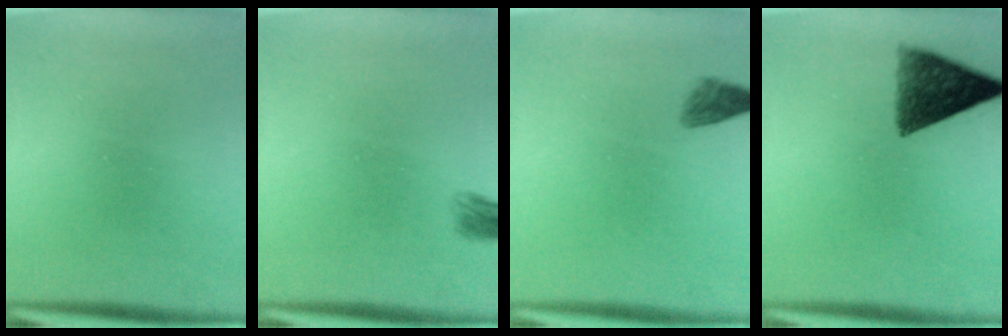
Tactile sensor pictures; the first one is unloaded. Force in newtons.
{"total": 1.6}
{"total": 1.9}
{"total": 9.0}